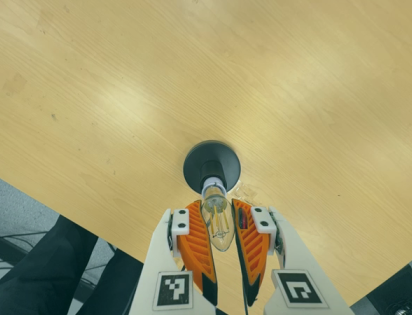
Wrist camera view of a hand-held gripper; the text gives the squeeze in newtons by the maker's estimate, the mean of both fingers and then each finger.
{"total": 21.5, "left": 26.0, "right": 16.9}